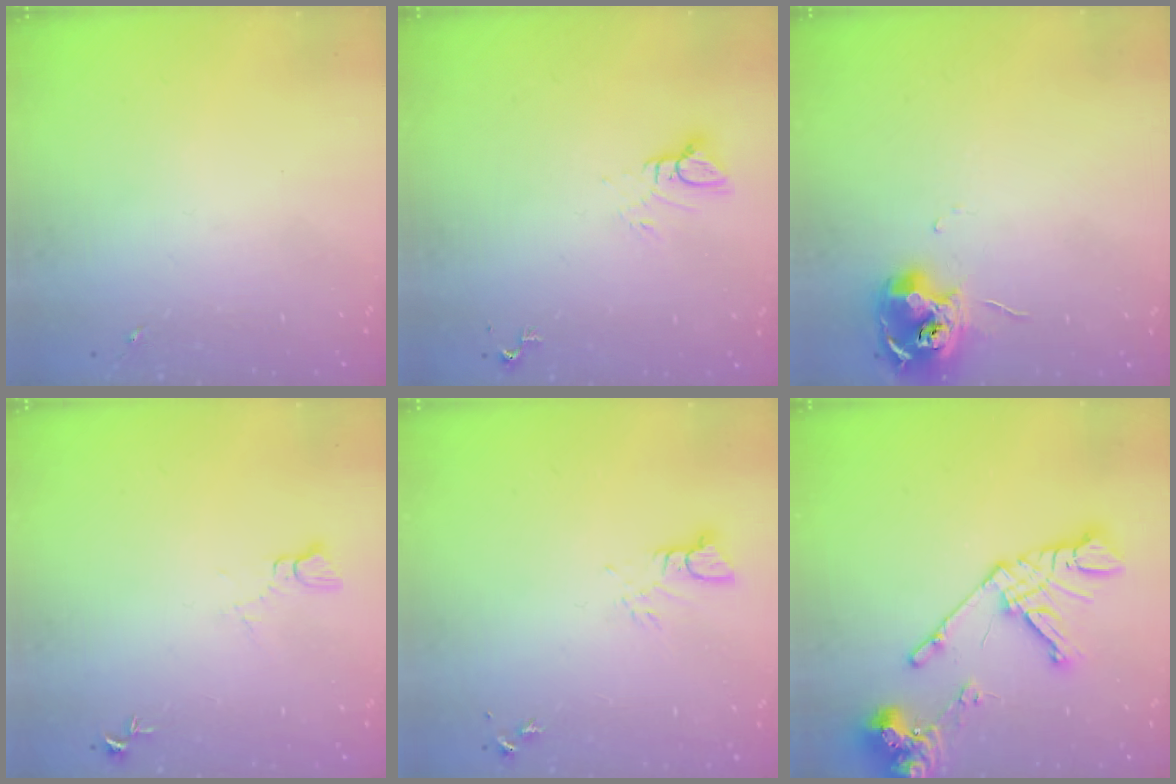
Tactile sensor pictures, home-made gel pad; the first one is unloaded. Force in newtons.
{"total": 5.6, "press": 5.6, "slide": 0.4}
{"total": 11.7, "press": 11.6, "slide": 1.0}
{"total": 3.7, "press": 3.7, "slide": 0.3}
{"total": 3.2, "press": 3.2, "slide": 0.2}
{"total": 17.0, "press": 16.9, "slide": 2.2}